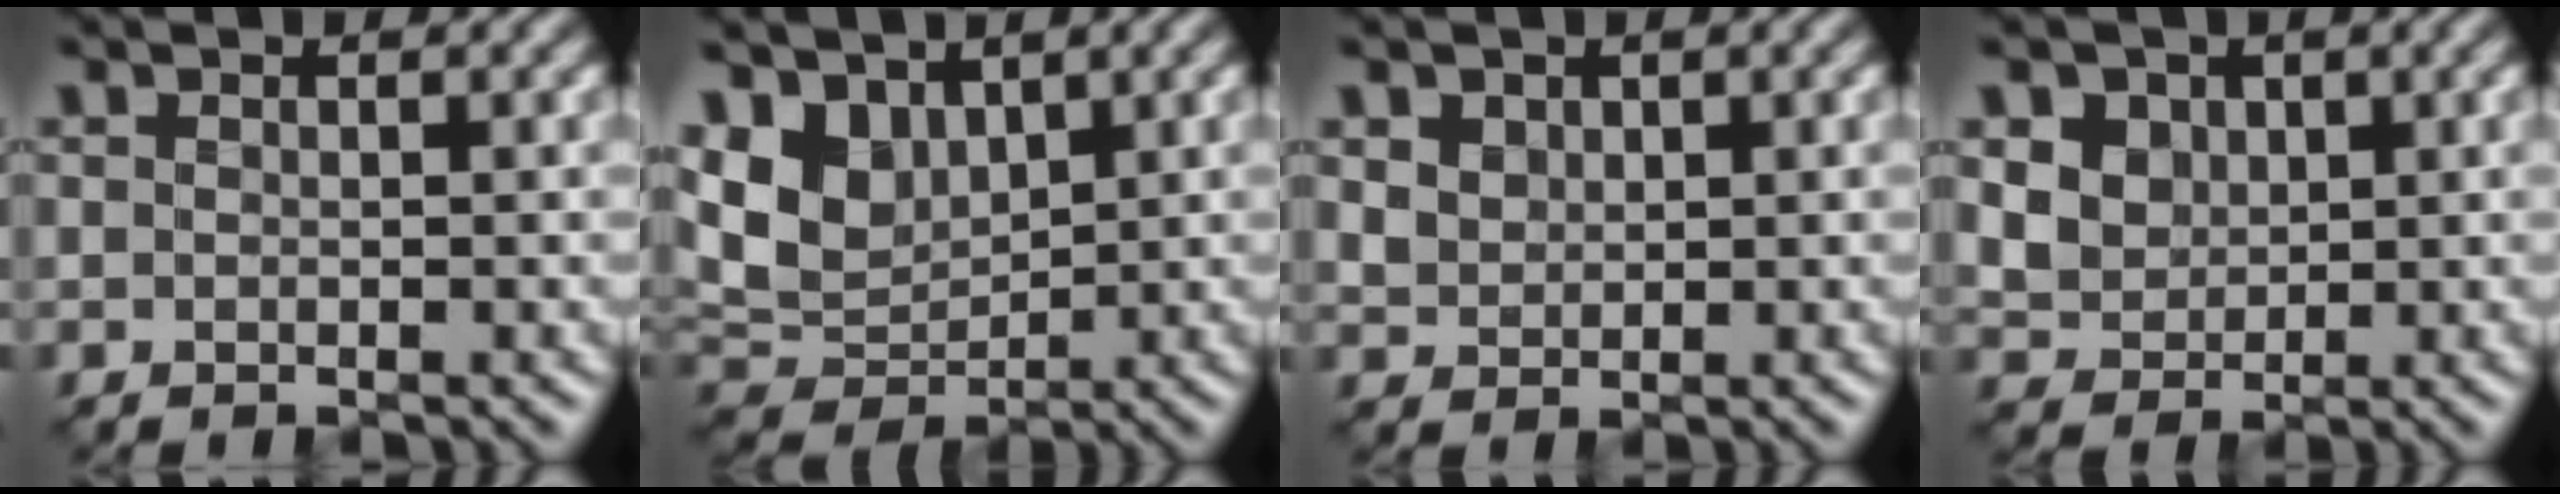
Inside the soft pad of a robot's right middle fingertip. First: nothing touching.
{"total": 5.7, "force": [2.2, 4.1, 3.3], "torque": [-0.075, -0.003, 0.038]}
{"total": 2.1, "force": [1.1, 1.6, 0.8], "torque": [-0.026, -0.005, 0.028]}
{"total": 5.2, "force": [2.0, 4.2, 2.3], "torque": [-0.063, 0.007, 0.036]}